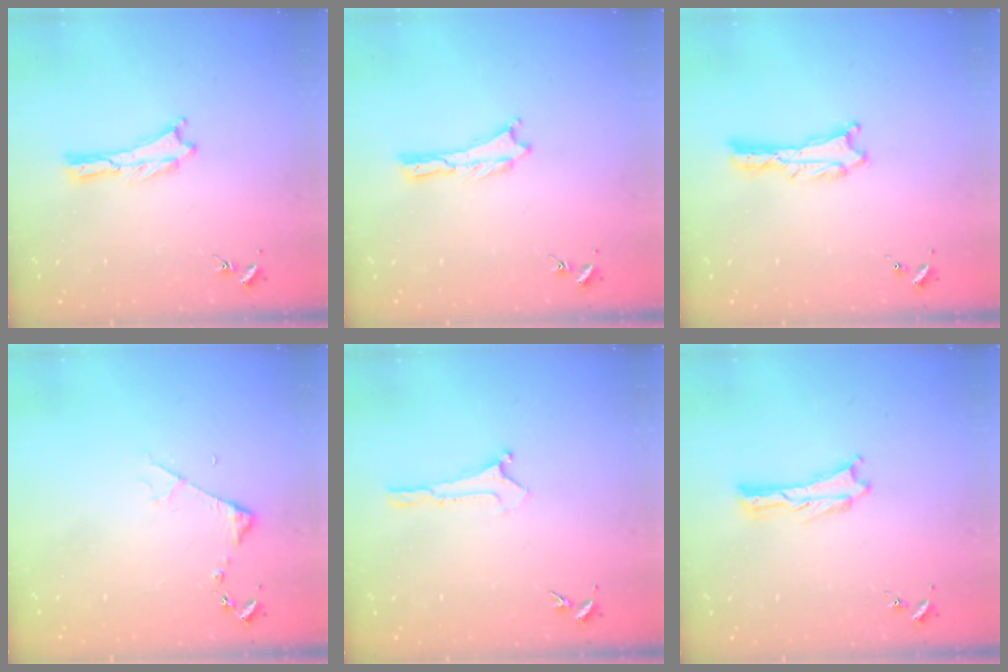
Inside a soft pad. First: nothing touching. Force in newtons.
{"total": 0.0}
{"total": 0.6, "press": 0.6, "slide": 0.1}
{"total": 3.2, "press": 3.2, "slide": 0.4}
{"total": 0.0}
{"total": 0.0}